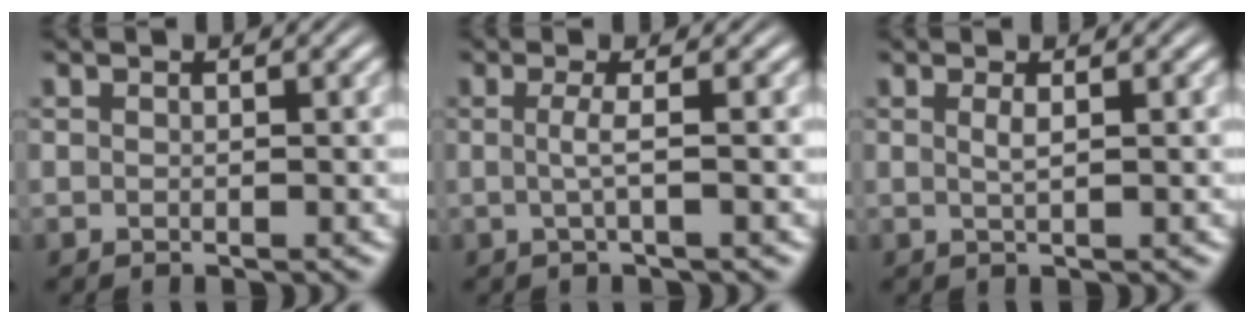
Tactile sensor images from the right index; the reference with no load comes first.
{"total": 1.7, "force": [-0.3, -0.4, 1.6], "torque": [-0.034, -0.003, -0.003]}
{"total": 1.0, "force": [0.2, -0.3, 0.9], "torque": [-0.020, -0.009, 0.009]}